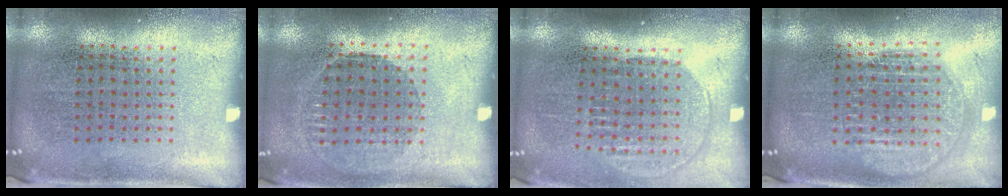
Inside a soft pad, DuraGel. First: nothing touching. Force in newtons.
{"total": 0.9, "press": 0.9, "slide": 0.3}
{"total": 1.5, "press": 1.2, "slide": 0.8}
{"total": 1.8, "press": 1.5, "slide": 1.0}